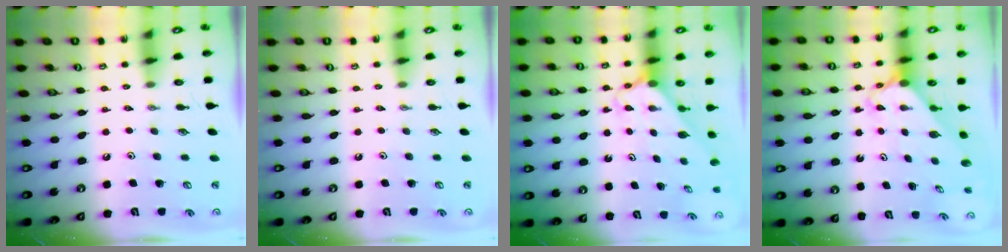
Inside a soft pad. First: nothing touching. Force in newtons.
{"total": 0.0}
{"total": 2.4, "press": 2.4, "slide": 0.1}
{"total": 2.5, "press": 2.5, "slide": 0.1}